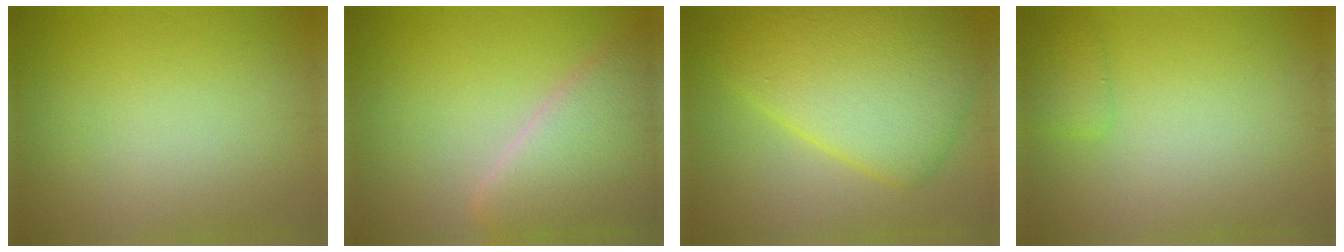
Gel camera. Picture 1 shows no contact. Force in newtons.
{"total": 7.3, "press": 7.3, "slide": 0.9}
{"total": 9.3, "press": 9.3, "slide": 0.3}
{"total": 1.3, "press": 1.3, "slide": 0.0}